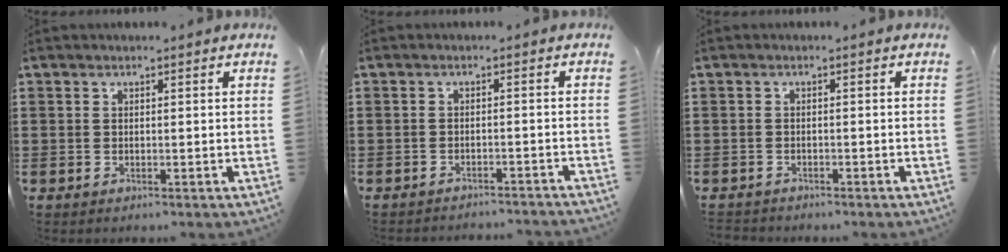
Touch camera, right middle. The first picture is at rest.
{"total": 1.8, "force": [-1.8, -0.1, 0.1], "torque": [-0.005, 0.005, -0.037]}
{"total": 1.0, "force": [-0.9, 0.2, -0.1], "torque": [0.000, 0.003, -0.022]}